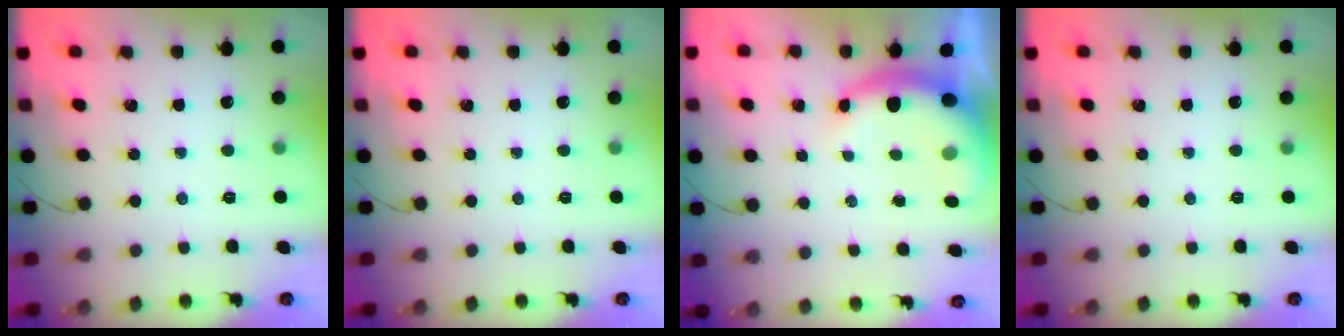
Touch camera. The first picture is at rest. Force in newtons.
{"total": 0.0}
{"total": 8.2, "press": 8.1, "slide": 1.4}
{"total": 0.0}